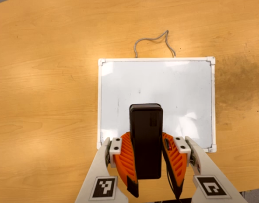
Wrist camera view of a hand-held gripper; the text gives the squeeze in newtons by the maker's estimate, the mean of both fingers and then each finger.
{"total": 6.5, "left": 5.5, "right": 7.5}